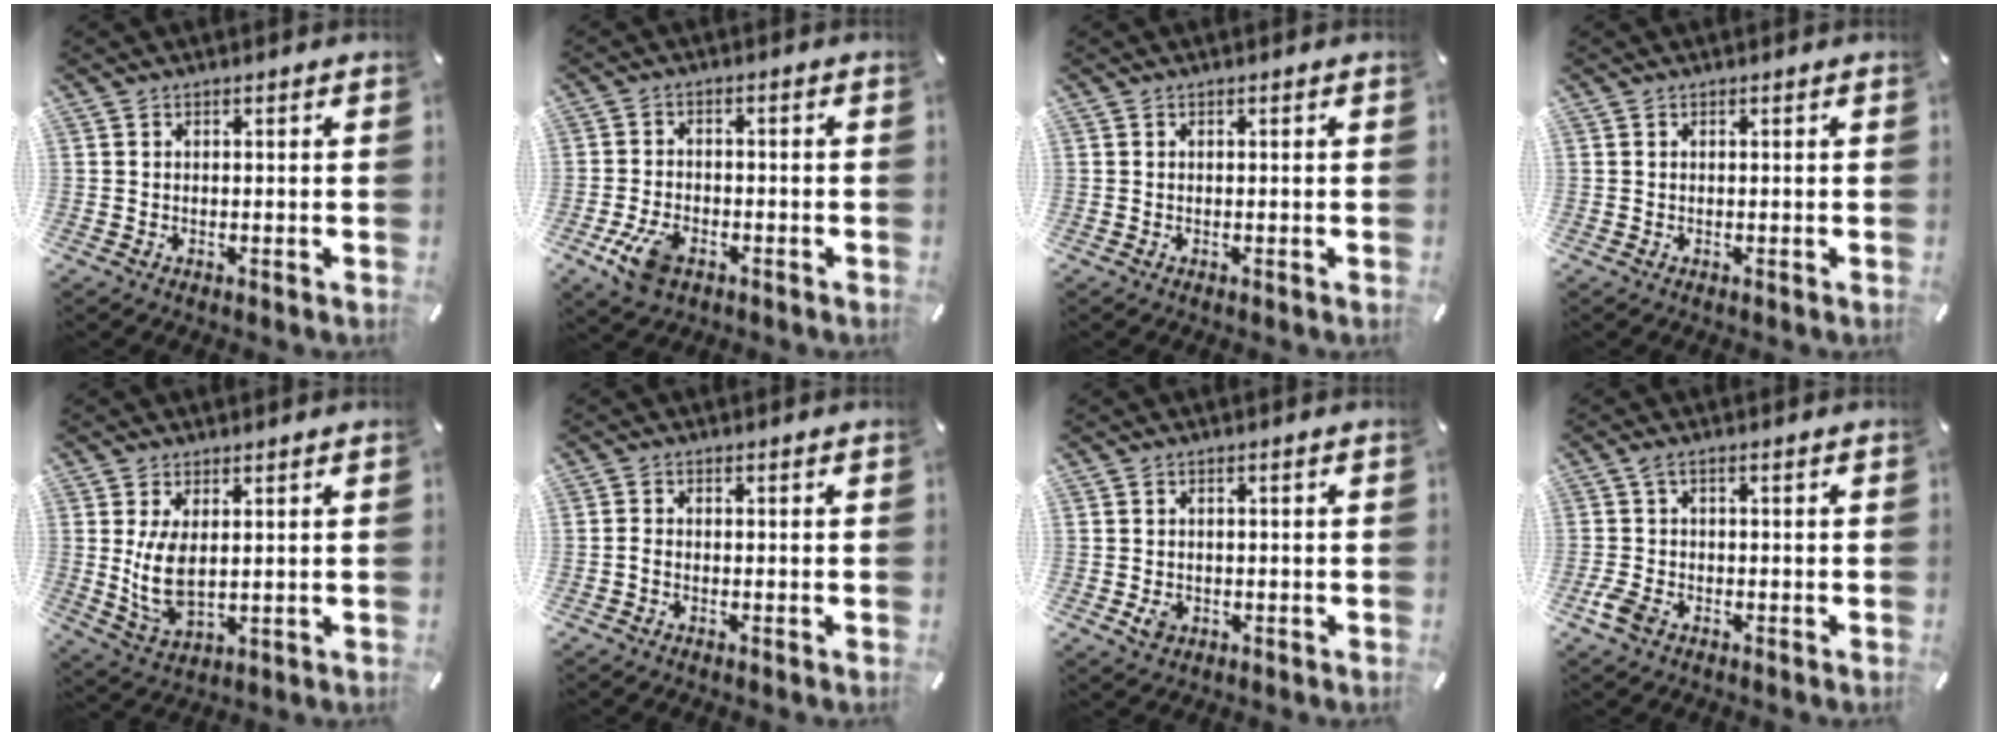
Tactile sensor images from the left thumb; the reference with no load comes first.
{"total": 7.5, "force": [-3.8, 4.3, 4.8], "torque": [-0.111, 0.008, -0.071]}
{"total": 0.0}
{"total": 0.0}
{"total": 7.9, "force": [1.4, 4.2, 6.6], "torque": [-0.156, -0.016, 0.022]}
{"total": 1.1, "force": [-0.7, 0.6, 0.7], "torque": [-0.015, 0.000, -0.013]}
{"total": 2.7, "force": [-0.9, 2.2, 1.3], "torque": [-0.023, -0.003, -0.017]}
{"total": 3.9, "force": [-1.5, 2.0, 3.0], "torque": [-0.075, 0.004, -0.031]}